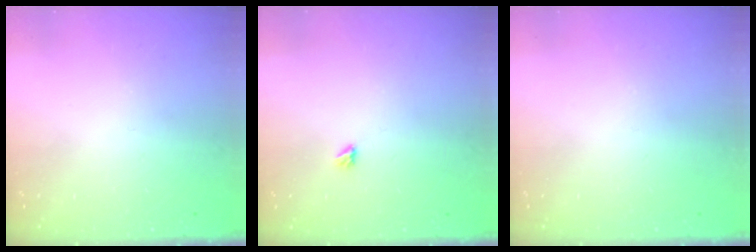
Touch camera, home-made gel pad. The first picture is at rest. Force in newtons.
{"total": 2.9, "press": 2.9, "slide": 0.5}
{"total": 0.0}